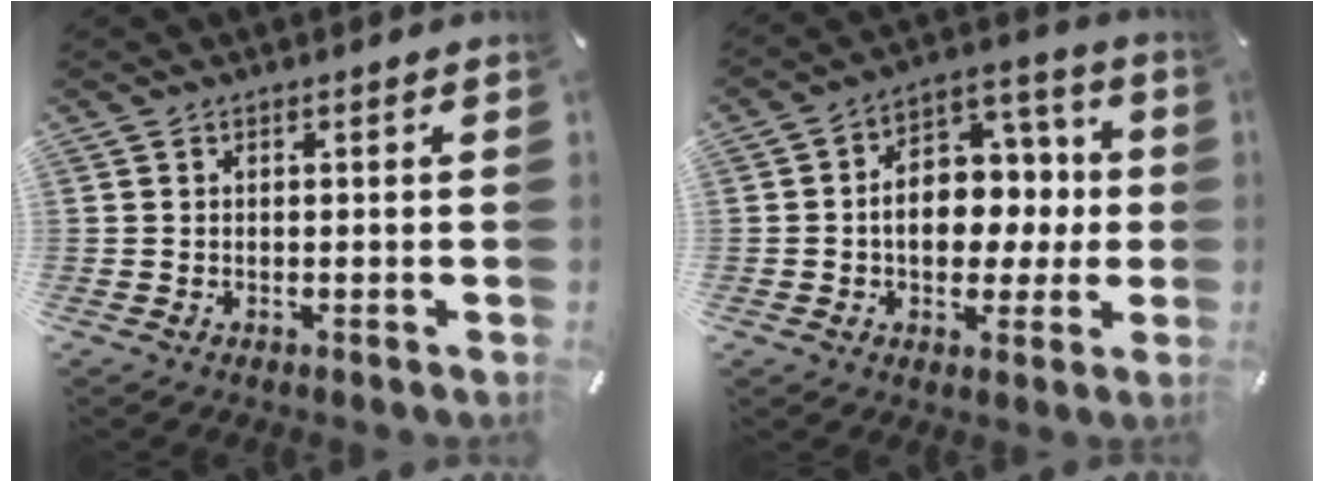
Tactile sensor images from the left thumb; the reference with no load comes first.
{"total": 11.9, "force": [-1.3, 9.5, 7.1], "torque": [-0.094, 0.007, -0.021]}